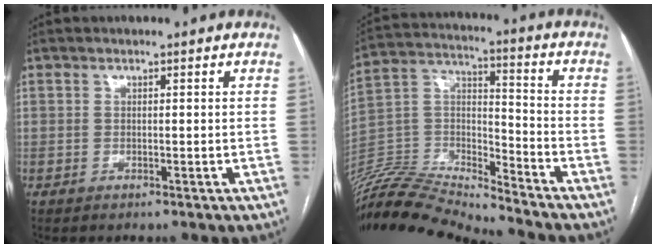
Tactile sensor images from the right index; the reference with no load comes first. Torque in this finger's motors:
{"motor_torque": [-0.22, -1.22, -0.56, -0.21]}